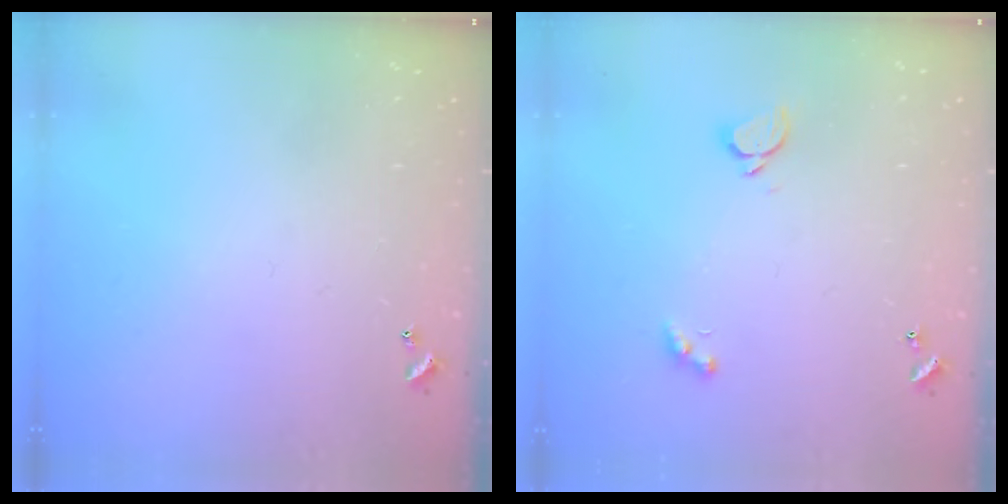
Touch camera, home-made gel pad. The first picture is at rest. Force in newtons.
{"total": 1.8, "press": 1.6, "slide": 0.8}